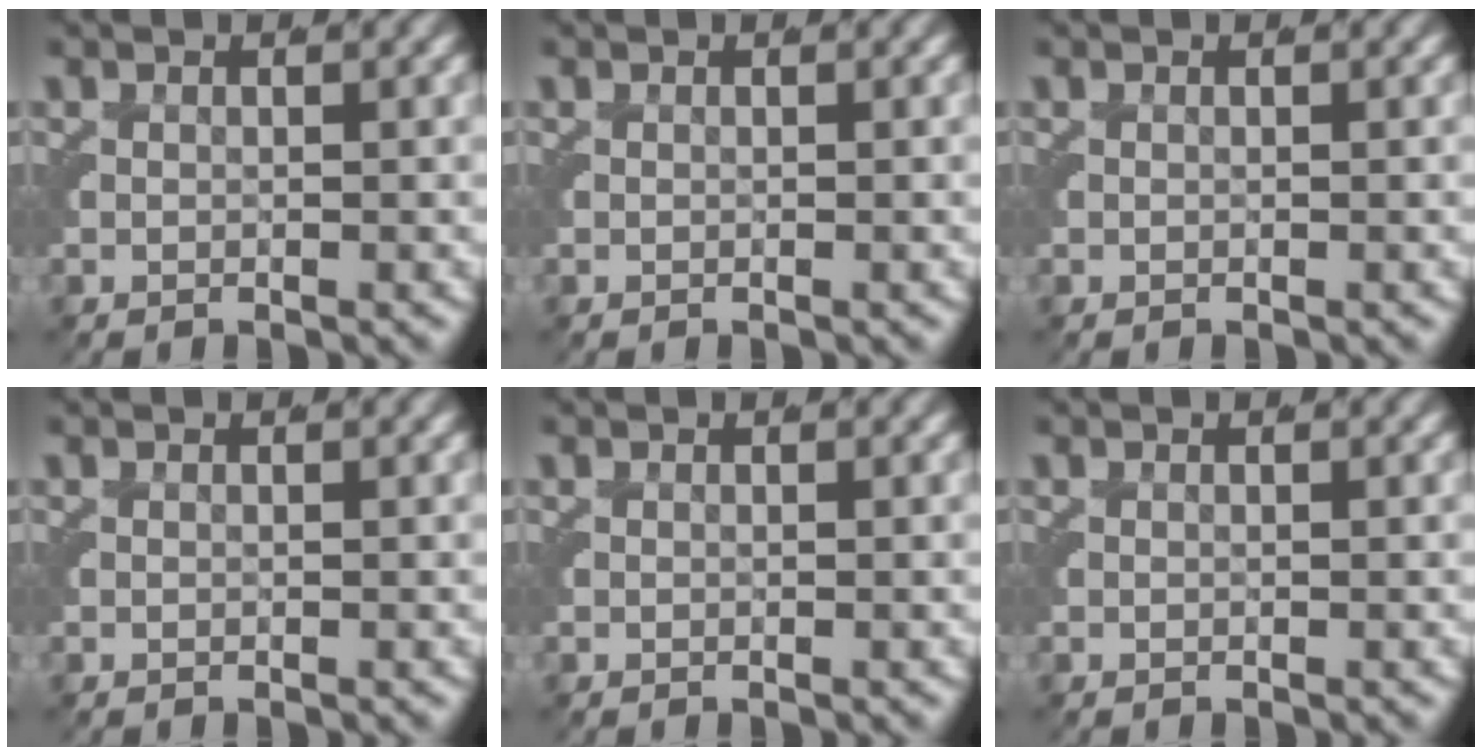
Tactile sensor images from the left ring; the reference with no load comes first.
{"total": 0.0}
{"total": 0.0}
{"total": 0.0}
{"total": 0.0}
{"total": 0.0}